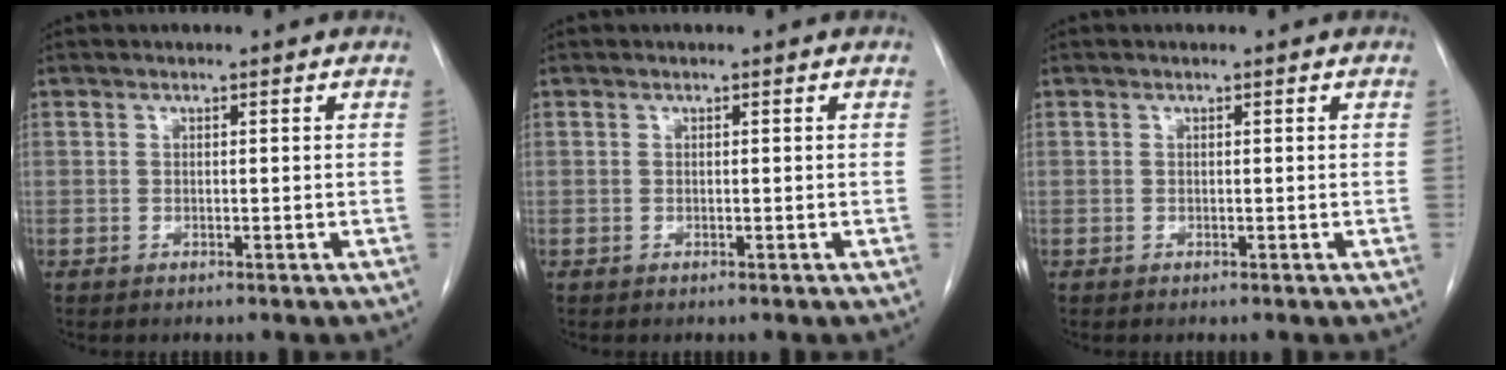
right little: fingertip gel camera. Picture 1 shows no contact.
{"total": 0.0}
{"total": 0.0}